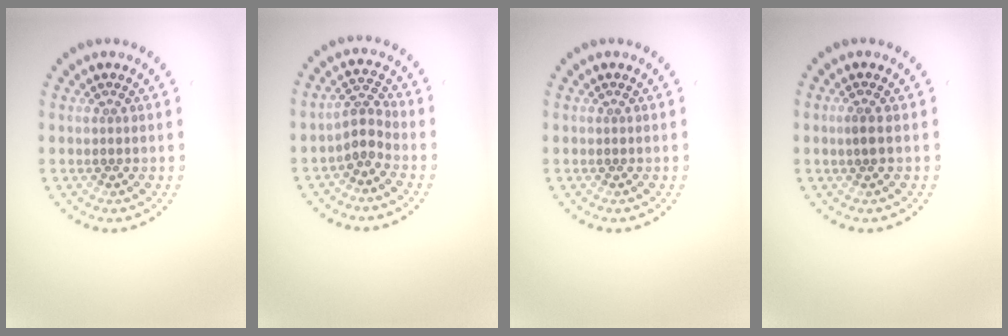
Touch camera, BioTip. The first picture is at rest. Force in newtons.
{"total": 2.1, "press": 1.5, "slide": 1.5}
{"total": 0.0}
{"total": 1.1, "press": 0.9, "slide": 0.5}